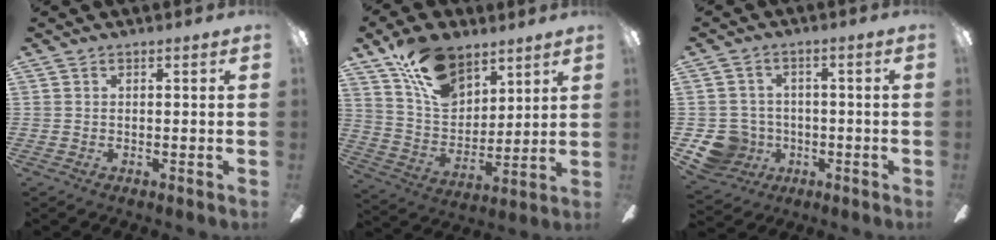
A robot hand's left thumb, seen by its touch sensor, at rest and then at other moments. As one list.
[{"total": 17.0, "force": [11.2, 9.8, 8.1], "torque": [-0.152, -0.048, 0.214]}, {"total": 8.2, "force": [-2.7, 7.5, 1.7], "torque": [-0.062, 0.016, -0.046]}]